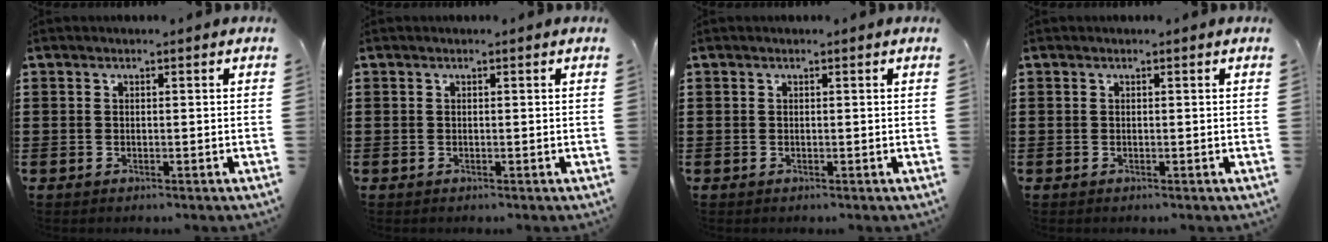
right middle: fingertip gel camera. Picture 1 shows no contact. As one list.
[{"total": 0.0}, {"total": 0.0}, {"total": 0.0}]